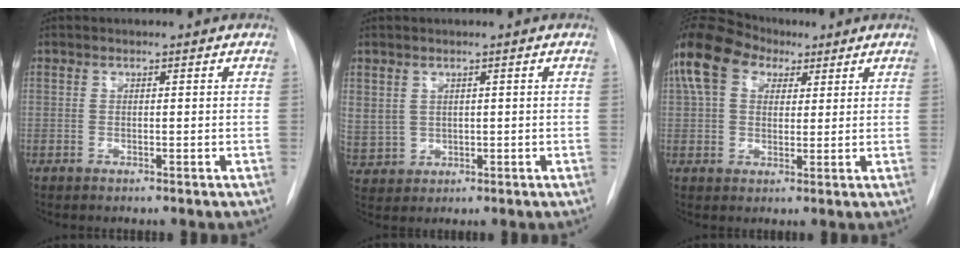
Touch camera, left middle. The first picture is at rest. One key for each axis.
{"total": 10.0, "fx": 1.2, "fy": 9.3, "fz": 3.4, "tx": -0.136, "ty": 0.013, "tz": 0.048}
{"total": 10.9, "fx": 5.6, "fy": 6.7, "fz": 6.4, "tx": -0.146, "ty": 0.045, "tz": 0.100}